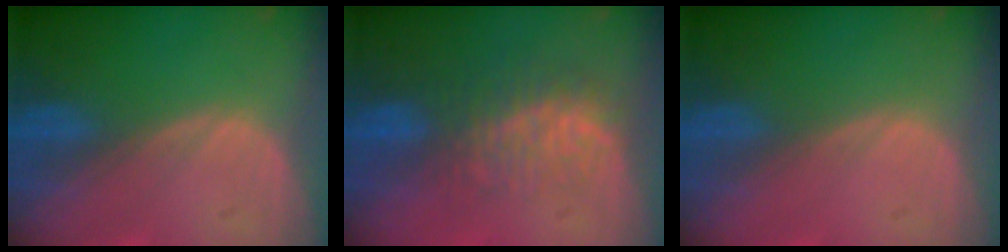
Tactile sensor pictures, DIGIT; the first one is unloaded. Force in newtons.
{"total": 7.7, "press": 7.3, "slide": 2.7}
{"total": 0.0}